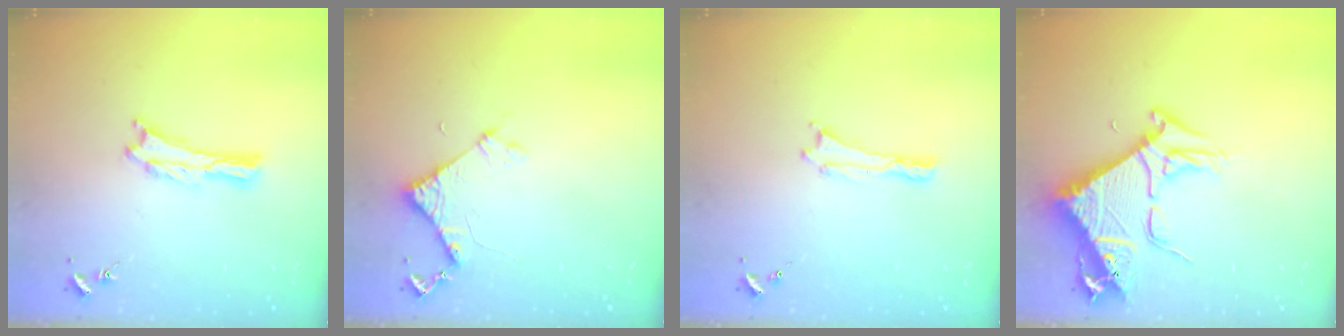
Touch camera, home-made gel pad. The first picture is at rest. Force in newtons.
{"total": 3.1, "press": 3.1, "slide": 0.2}
{"total": 0.0}
{"total": 8.8, "press": 8.7, "slide": 1.1}